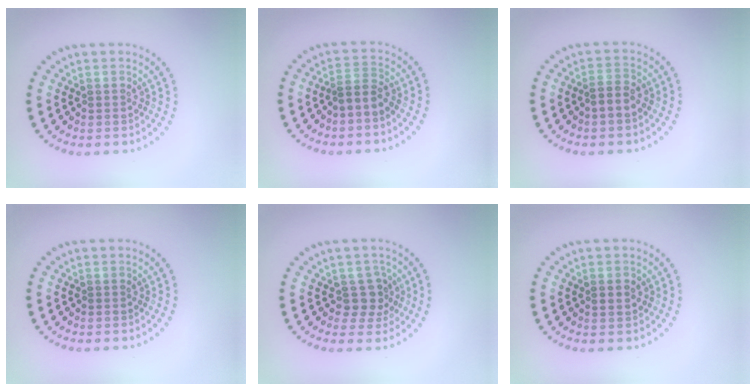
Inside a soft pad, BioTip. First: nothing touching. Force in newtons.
{"total": 1.8, "press": 1.2, "slide": 1.3}
{"total": 1.6, "press": 1.5, "slide": 0.6}
{"total": 0.0}
{"total": 2.4, "press": 1.9, "slide": 1.5}
{"total": 1.5, "press": 1.5, "slide": 0.1}